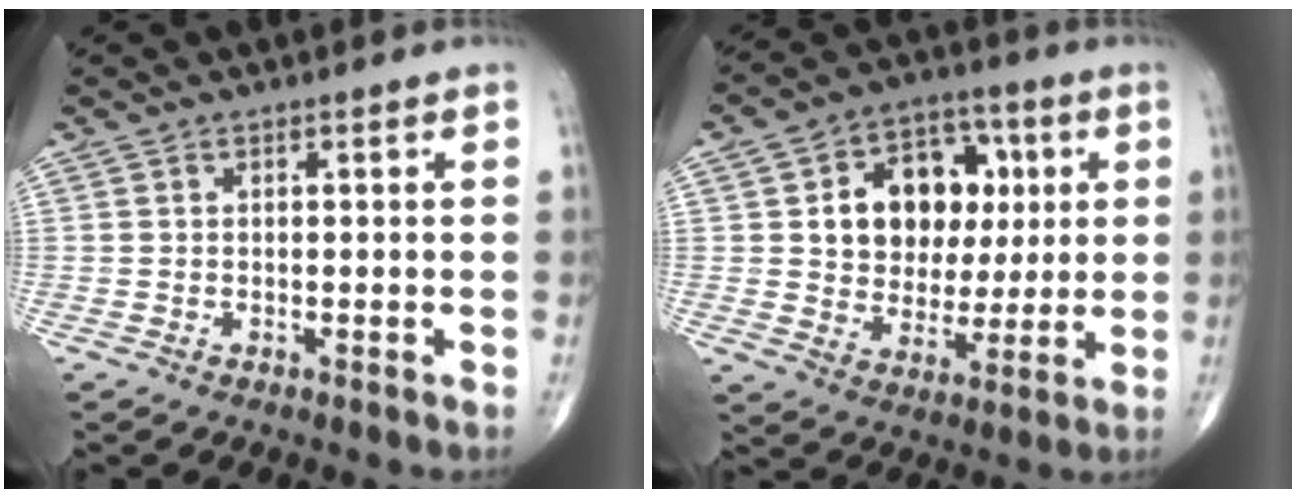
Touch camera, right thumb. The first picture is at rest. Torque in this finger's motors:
{"motor_torque": [0.79, 3.14, 0.15, 0.03, 0.07]}